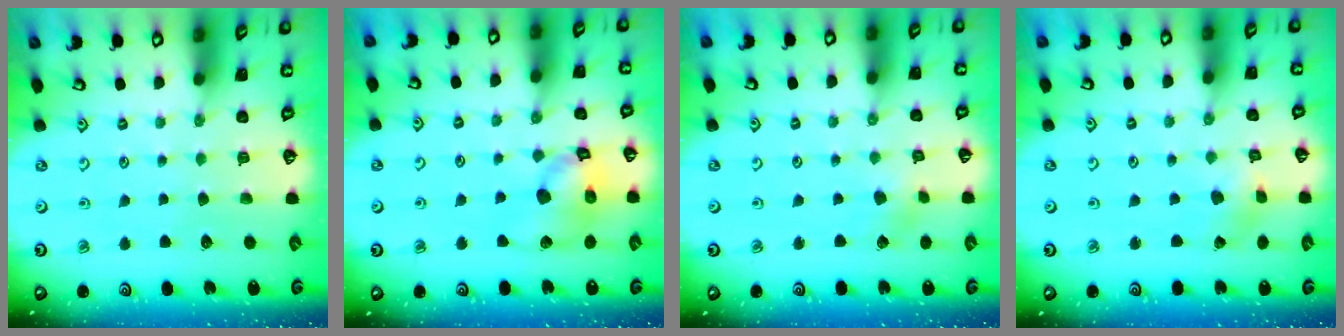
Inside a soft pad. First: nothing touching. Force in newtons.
{"total": 13.3, "press": 13.1, "slide": 1.9}
{"total": 2.4, "press": 2.4, "slide": 0.6}
{"total": 1.5, "press": 1.5, "slide": 0.3}